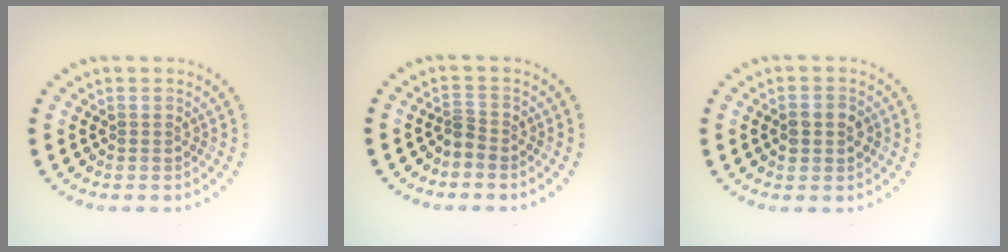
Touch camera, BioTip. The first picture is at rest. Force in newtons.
{"total": 1.1, "press": 0.7, "slide": 0.9}
{"total": 2.7, "press": 2.7, "slide": 0.0}